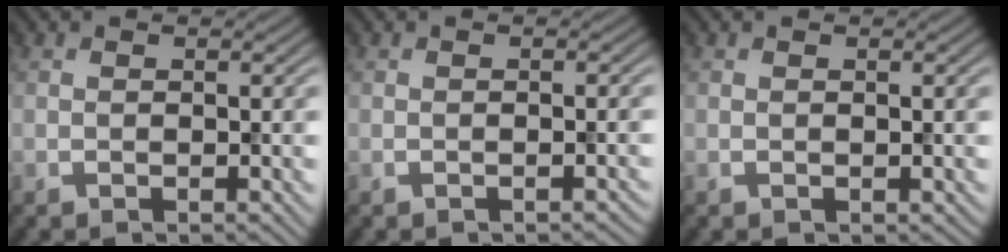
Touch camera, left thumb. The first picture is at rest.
{"total": 0.7, "force": [-0.5, 0.1, 0.5], "torque": [-0.004, 0.001, -0.005]}
{"total": 0.0}